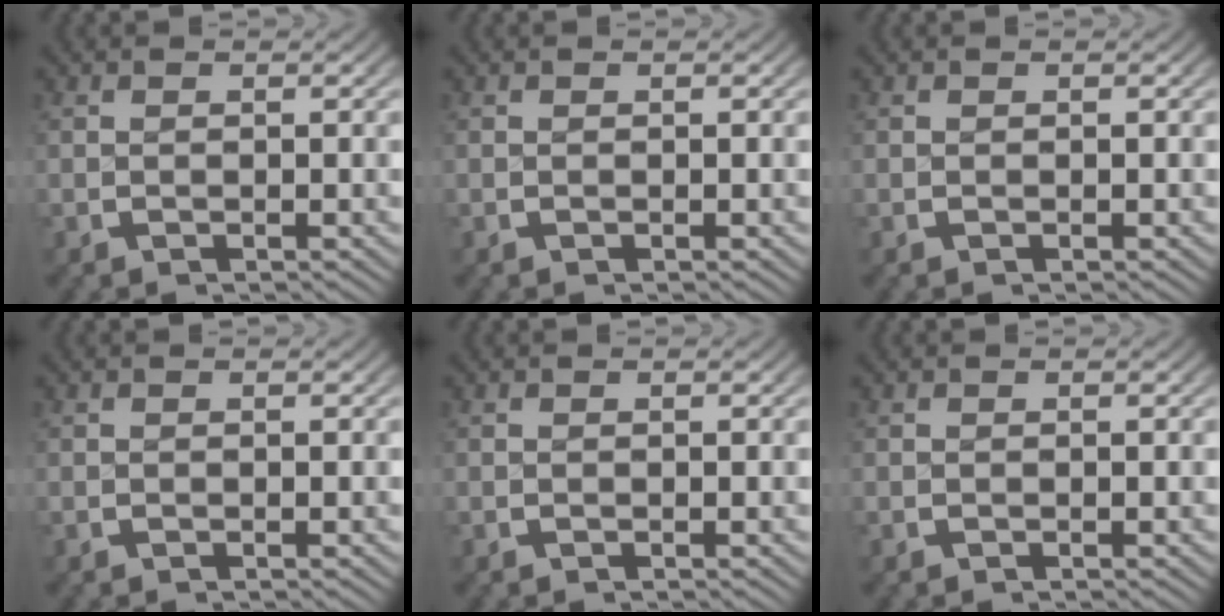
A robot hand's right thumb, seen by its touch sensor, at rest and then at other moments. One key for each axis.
{"total": 0.0}
{"total": 0.0}
{"total": 0.0}
{"total": 0.0}
{"total": 0.0}